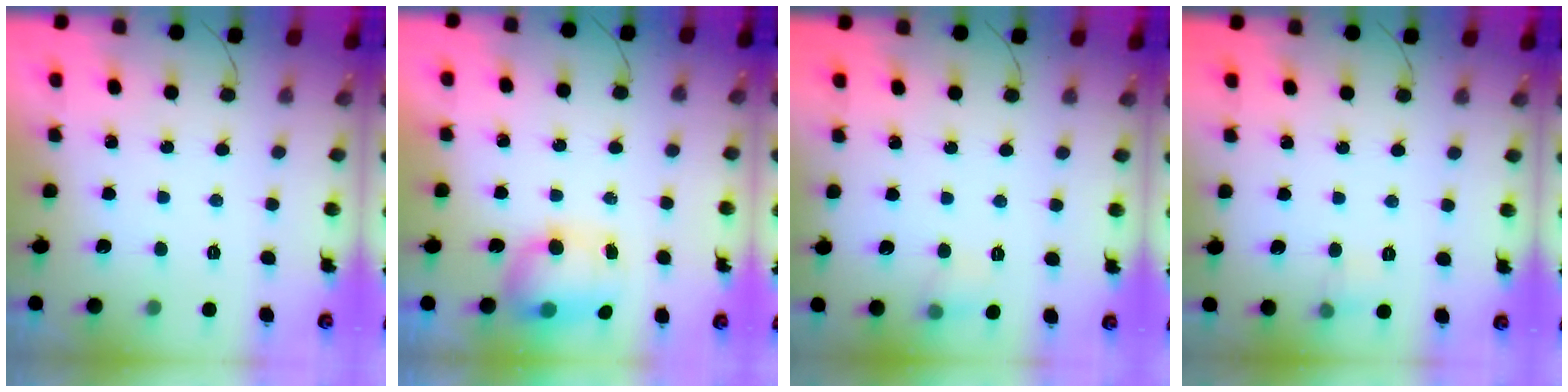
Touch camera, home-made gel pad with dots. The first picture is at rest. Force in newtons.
{"total": 11.5, "press": 8.8, "slide": 7.4}
{"total": 6.6, "press": 6.2, "slide": 2.1}
{"total": 4.4, "press": 4.2, "slide": 1.3}